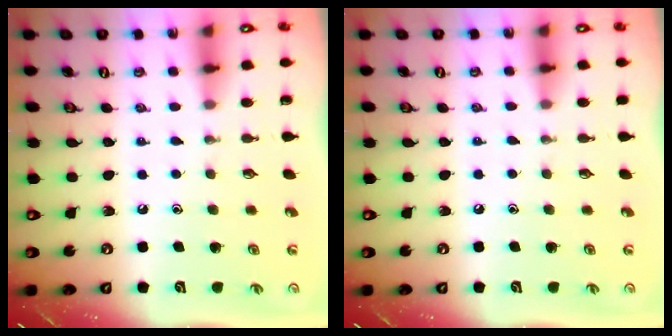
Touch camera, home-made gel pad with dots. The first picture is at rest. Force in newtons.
{"total": 2.8, "press": 2.8, "slide": 0.5}